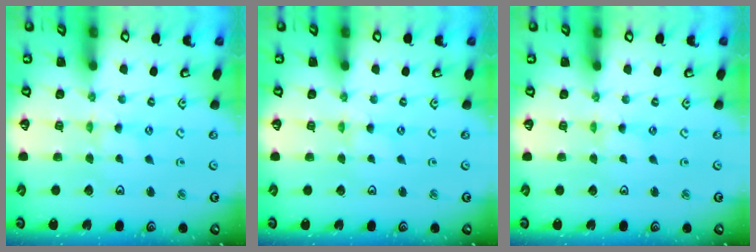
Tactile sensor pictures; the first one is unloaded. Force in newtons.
{"total": 0.0}
{"total": 0.0}